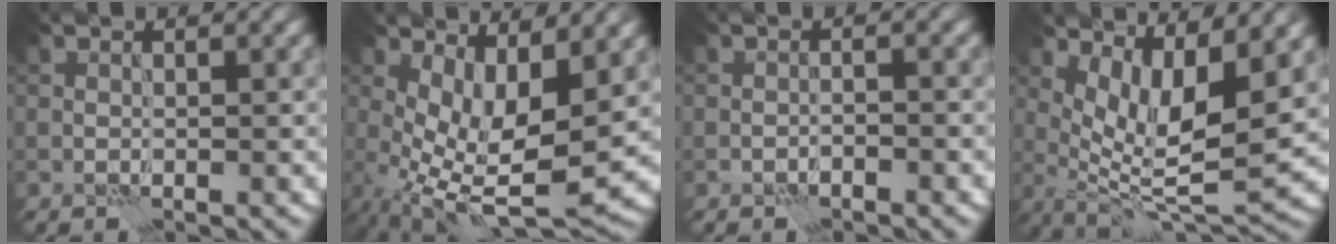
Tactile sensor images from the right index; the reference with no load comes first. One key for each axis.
{"total": 8.3, "fx": 0.2, "fy": 3.3, "fz": 7.6, "tx": -0.149, "ty": -0.018, "tz": 0.010}
{"total": 1.1, "fx": -0.9, "fy": 0.2, "fz": 0.4, "tx": -0.008, "ty": 0.003, "tz": -0.018}
{"total": 7.5, "fx": 2.8, "fy": 2.2, "fz": 6.6, "tx": -0.121, "ty": -0.012, "tz": 0.060}